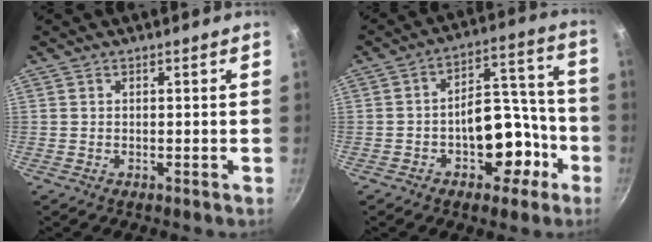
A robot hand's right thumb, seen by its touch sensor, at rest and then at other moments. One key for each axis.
{"total": 13.0, "fx": -5.0, "fy": 8.4, "fz": 8.6, "tx": -0.071, "ty": 0.077, "tz": -0.059}